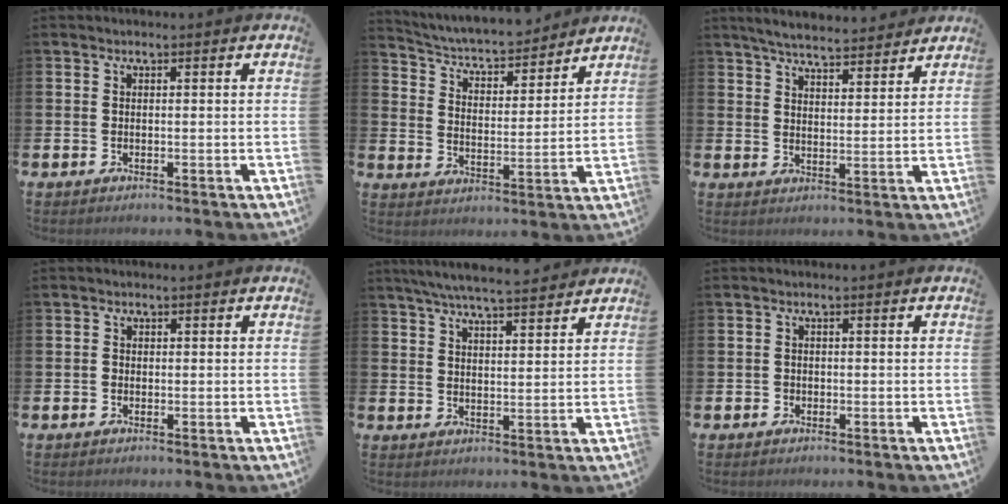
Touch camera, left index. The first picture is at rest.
{"total": 5.3, "force": [5.0, 1.2, 1.1], "torque": [-0.055, -0.042, 0.082]}
{"total": 5.5, "force": [5.4, 0.4, 0.8], "torque": [-0.031, -0.031, 0.096]}
{"total": 0.7, "force": [0.1, 0.6, 0.3], "torque": [0.001, 0.003, -0.002]}
{"total": 6.2, "force": [5.9, 0.4, 1.9], "torque": [-0.052, -0.023, 0.107]}
{"total": 0.7, "force": [-0.3, 0.6, 0.0], "torque": [-0.002, 0.005, -0.007]}